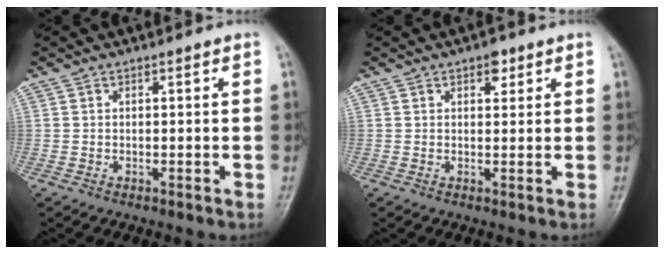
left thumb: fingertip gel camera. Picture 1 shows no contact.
{"total": 2.5, "force": [1.4, 1.4, 1.6], "torque": [-0.010, -0.004, 0.018]}